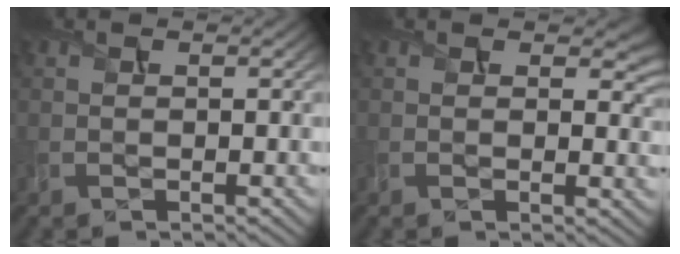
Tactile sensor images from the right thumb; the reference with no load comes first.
{"total": 3.9, "force": [1.5, 2.2, 2.9], "torque": [-0.042, -0.007, 0.021]}